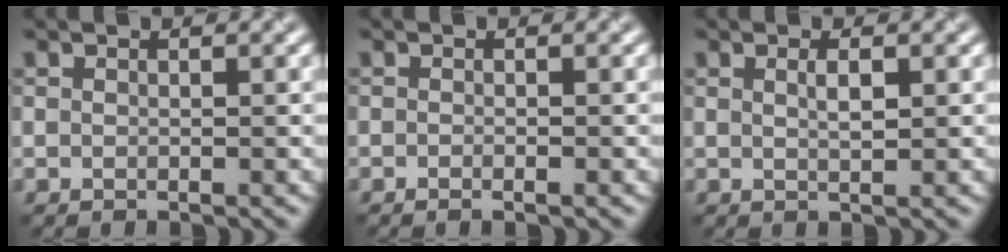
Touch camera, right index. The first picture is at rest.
{"total": 0.8, "force": [-0.4, 0.1, 0.7], "torque": [-0.009, -0.003, -0.005]}
{"total": 1.4, "force": [0.4, 0.3, 1.3], "torque": [-0.021, 0.002, 0.006]}